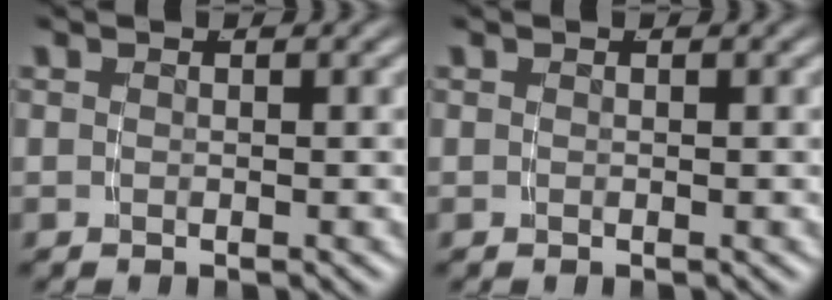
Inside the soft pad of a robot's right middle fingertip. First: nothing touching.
{"total": 0.0}